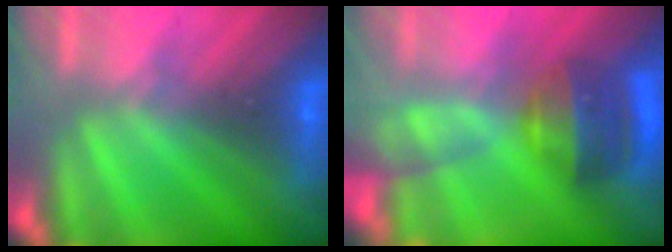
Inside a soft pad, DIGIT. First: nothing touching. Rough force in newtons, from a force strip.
{"total": 7.2}